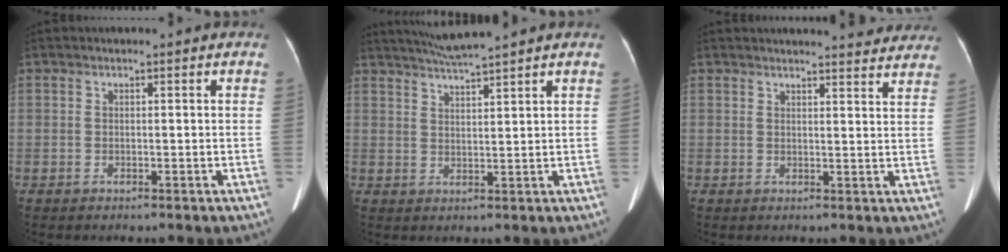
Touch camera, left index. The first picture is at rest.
{"total": 5.2, "force": [4.7, -1.4, 1.8], "torque": [-0.037, 0.009, 0.087]}
{"total": 8.0, "force": [7.8, 1.1, 1.8], "torque": [-0.010, -0.011, 0.070]}